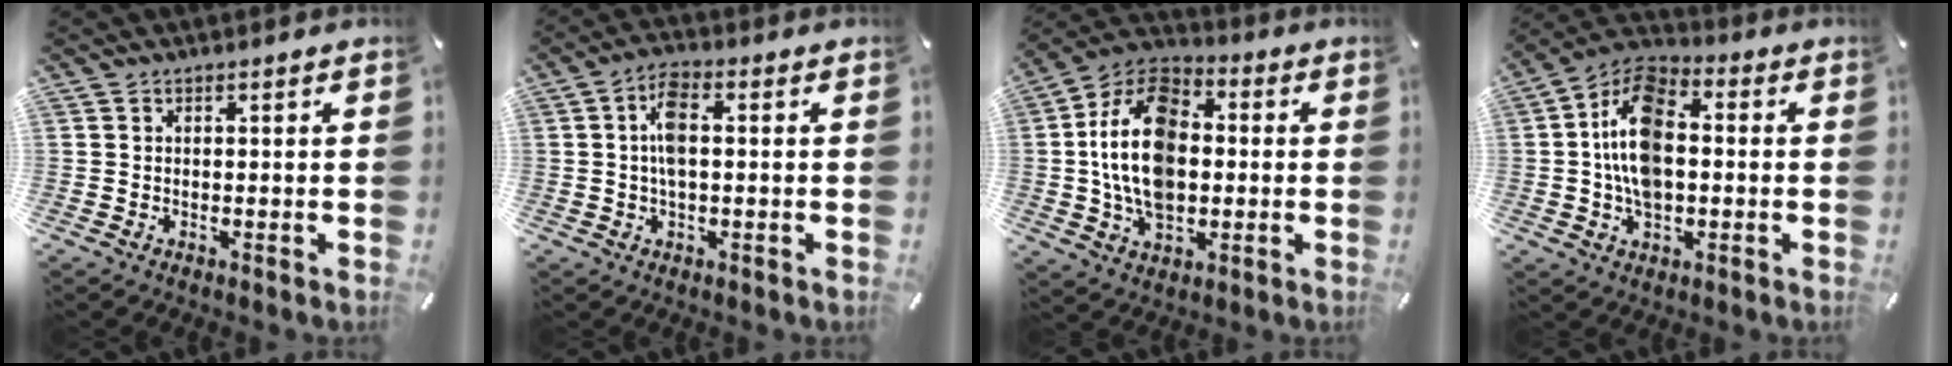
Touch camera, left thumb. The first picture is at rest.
{"total": 6.2, "force": [0.3, 2.9, 5.4], "torque": [-0.101, 0.007, 0.003]}
{"total": 18.3, "force": [-0.5, 12.5, 13.4], "torque": [-0.278, 0.012, -0.013]}
{"total": 13.6, "force": [-1.0, 9.2, 9.9], "torque": [-0.232, 0.010, -0.022]}